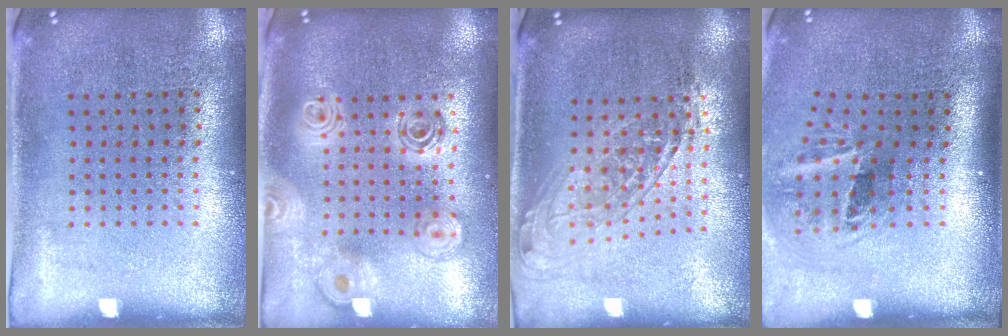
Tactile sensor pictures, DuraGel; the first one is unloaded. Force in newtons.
{"total": 2.1, "press": 1.7, "slide": 1.2}
{"total": 1.6, "press": 1.3, "slide": 1.0}
{"total": 2.0, "press": 1.2, "slide": 1.6}